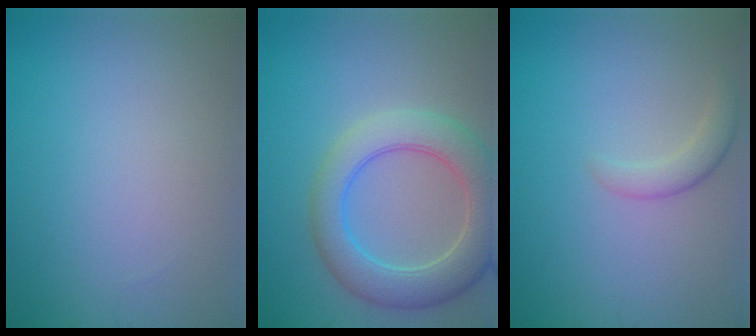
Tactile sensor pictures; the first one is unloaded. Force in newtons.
{"total": 6.5, "press": 6.5, "slide": 0.7}
{"total": 1.9, "press": 1.9, "slide": 0.2}